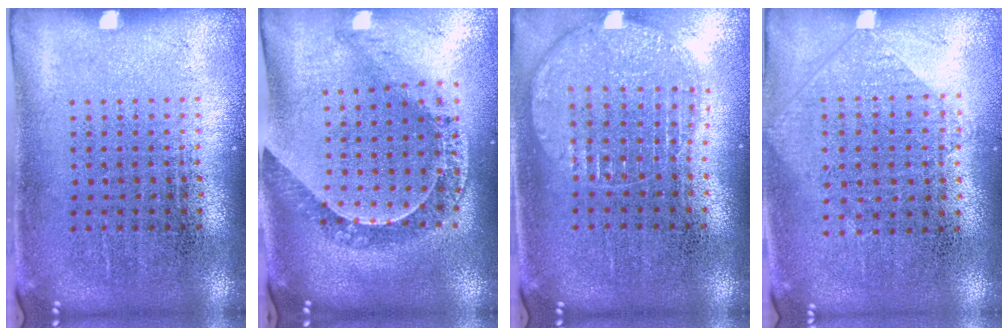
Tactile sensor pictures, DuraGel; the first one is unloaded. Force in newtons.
{"total": 1.0, "press": 1.0, "slide": 0.2}
{"total": 1.3, "press": 1.2, "slide": 0.5}
{"total": 0.9, "press": 0.8, "slide": 0.3}